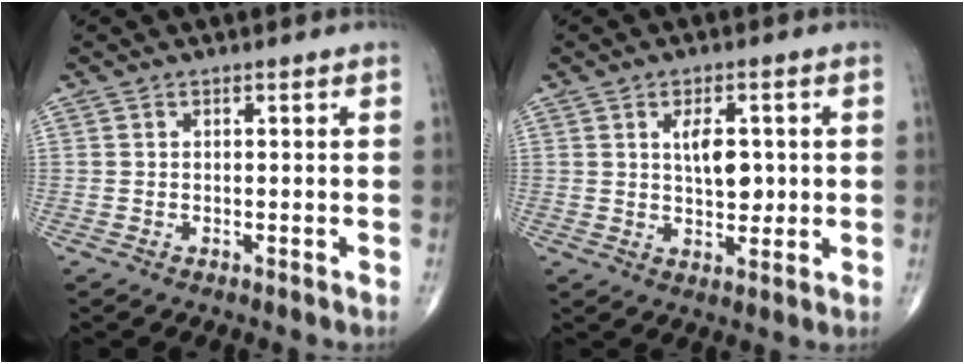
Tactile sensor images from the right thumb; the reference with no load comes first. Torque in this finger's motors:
{"motor_torque": [0.07, 1.67, -0.03, -0.14, 0.00]}